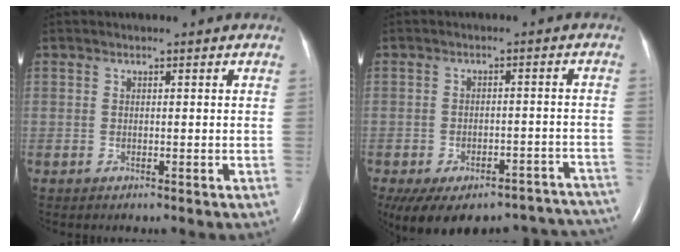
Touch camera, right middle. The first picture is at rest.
{"total": 21.7, "force": [-17.7, 9.4, 8.4], "torque": [-0.112, 0.015, -0.206]}